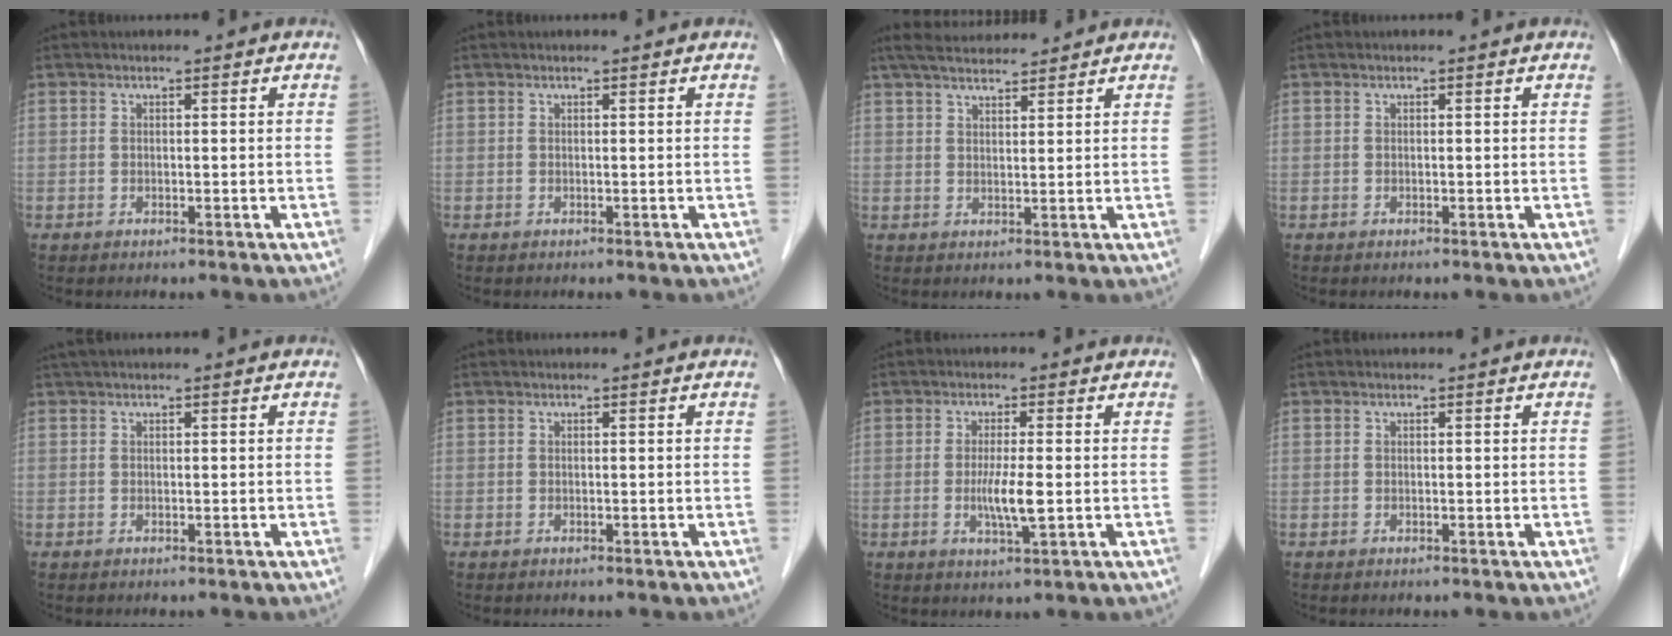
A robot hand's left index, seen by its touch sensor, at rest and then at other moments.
{"total": 0.0}
{"total": 8.2, "force": [7.4, 1.3, 3.4], "torque": [-0.060, 0.031, 0.120]}
{"total": 0.0}
{"total": 1.0, "force": [0.7, 0.0, 0.7], "torque": [-0.019, 0.020, 0.017]}
{"total": 0.0}
{"total": 4.4, "force": [-0.6, 0.0, 4.3], "torque": [-0.085, -0.013, -0.012]}
{"total": 0.0}